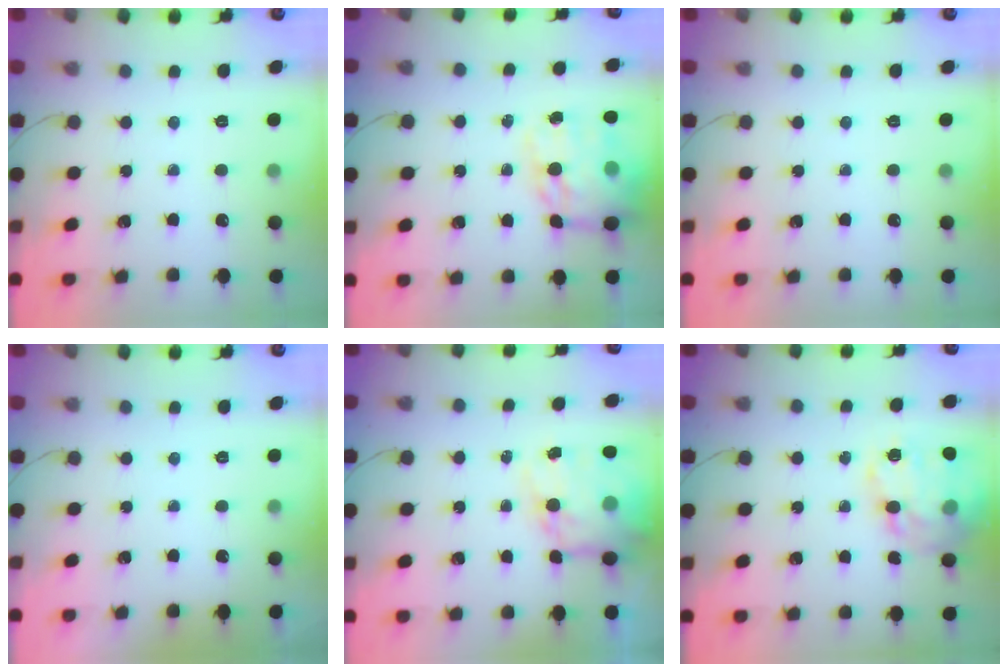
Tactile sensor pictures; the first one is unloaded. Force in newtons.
{"total": 18.1, "press": 17.6, "slide": 4.4}
{"total": 0.0}
{"total": 1.8, "press": 1.7, "slide": 0.3}
{"total": 14.3, "press": 13.6, "slide": 4.2}
{"total": 20.0, "press": 19.9, "slide": 2.1}